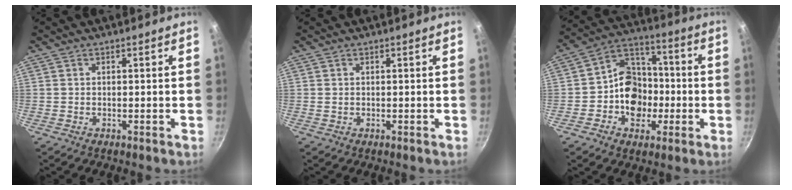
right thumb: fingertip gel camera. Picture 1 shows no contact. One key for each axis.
{"total": 0.0}
{"total": 13.3, "fx": -2.3, "fy": 11.1, "fz": 7.1, "tx": -0.070, "ty": 0.035, "tz": -0.053}